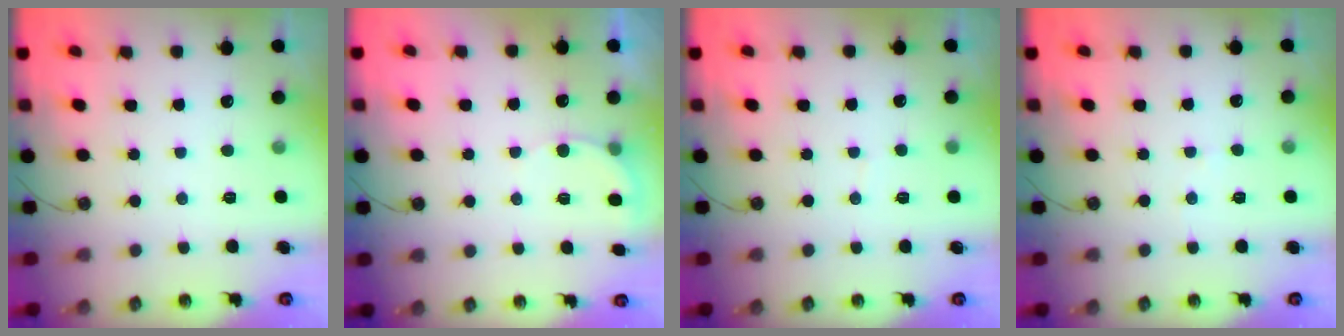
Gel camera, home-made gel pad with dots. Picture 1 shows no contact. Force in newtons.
{"total": 4.5, "press": 4.3, "slide": 1.0}
{"total": 2.6, "press": 2.6, "slide": 0.3}
{"total": 4.0, "press": 3.9, "slide": 0.4}